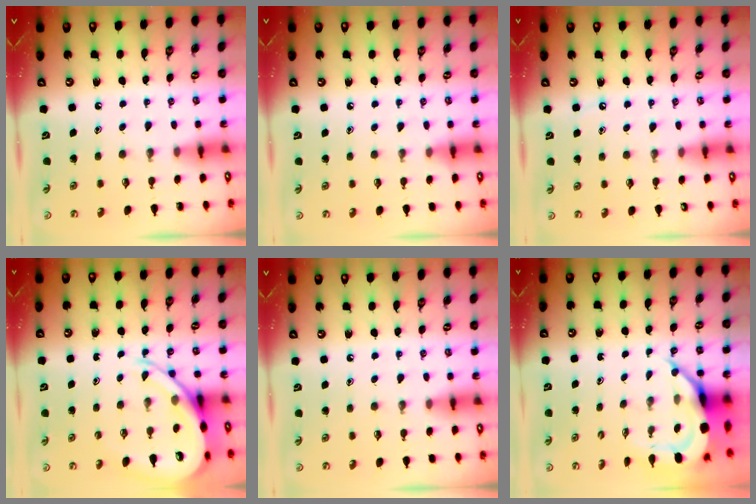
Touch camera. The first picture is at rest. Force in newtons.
{"total": 3.7, "press": 3.6, "slide": 0.5}
{"total": 4.4, "press": 4.4, "slide": 0.5}
{"total": 10.7, "press": 10.7, "slide": 1.2}
{"total": 5.9, "press": 5.8, "slide": 0.8}
{"total": 8.3, "press": 8.2, "slide": 1.0}